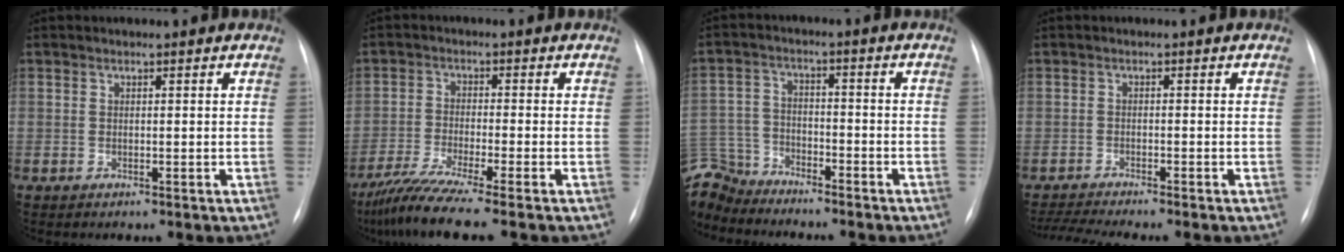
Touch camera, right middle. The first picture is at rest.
{"total": 9.0, "force": [-7.1, -1.1, 5.4], "torque": [-0.095, -0.033, -0.121]}
{"total": 12.1, "force": [-11.1, 4.4, 2.1], "torque": [-0.064, 0.015, -0.207]}
{"total": 7.0, "force": [-6.3, -1.0, 3.0], "torque": [-0.046, -0.015, -0.102]}